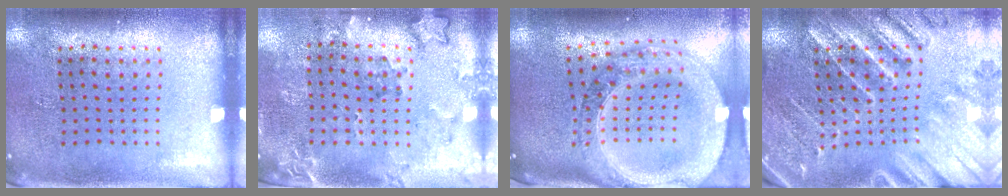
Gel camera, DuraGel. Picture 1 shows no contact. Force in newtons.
{"total": 1.9, "press": 1.6, "slide": 1.1}
{"total": 3.6, "press": 2.9, "slide": 2.2}
{"total": 3.2, "press": 3.0, "slide": 1.1}